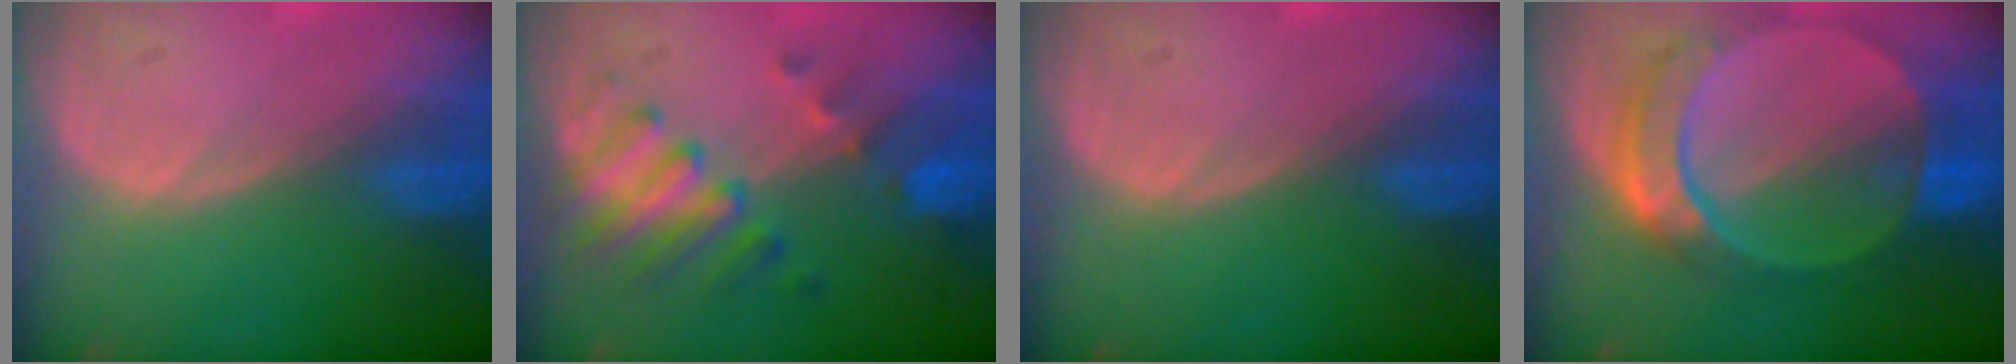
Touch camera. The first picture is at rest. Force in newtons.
{"total": 7.6, "press": 6.8, "slide": 3.5}
{"total": 0.0}
{"total": 9.8, "press": 8.4, "slide": 5.0}